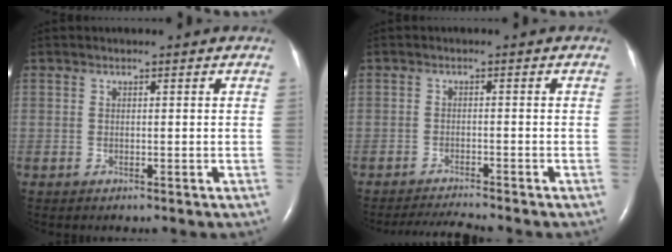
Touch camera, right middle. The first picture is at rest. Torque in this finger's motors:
{"motor_torque": [0.11, -0.11, -0.06, -0.01]}